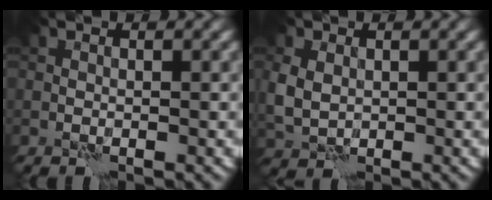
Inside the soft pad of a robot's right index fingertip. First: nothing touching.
{"total": 3.0, "force": [0.5, 2.4, 1.7], "torque": [-0.050, 0.002, 0.011]}